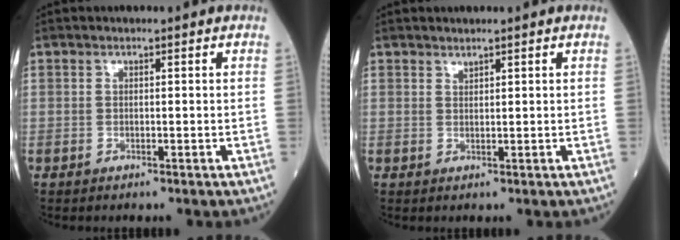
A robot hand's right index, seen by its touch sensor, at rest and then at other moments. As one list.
[{"total": 0.7, "force": [0.7, 0.1, 0.2], "torque": [-0.006, -0.004, 0.014]}]